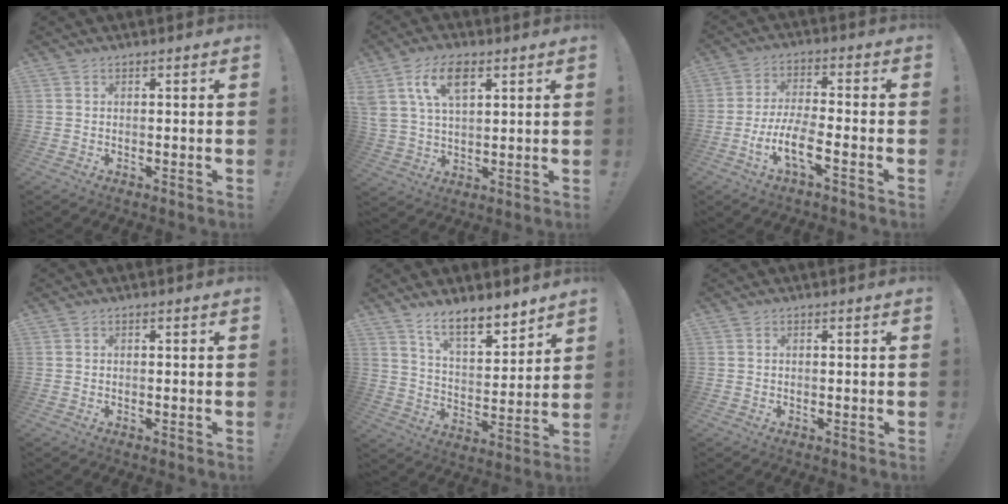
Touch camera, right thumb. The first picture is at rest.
{"total": 11.3, "force": [5.4, 6.1, 7.9], "torque": [-0.149, -0.002, 0.098]}
{"total": 10.4, "force": [-4.3, 3.0, 9.0], "torque": [-0.182, 0.000, -0.080]}
{"total": 0.0}
{"total": 11.0, "force": [9.0, 3.3, 5.3], "torque": [-0.089, -0.065, 0.165]}
{"total": 0.0}